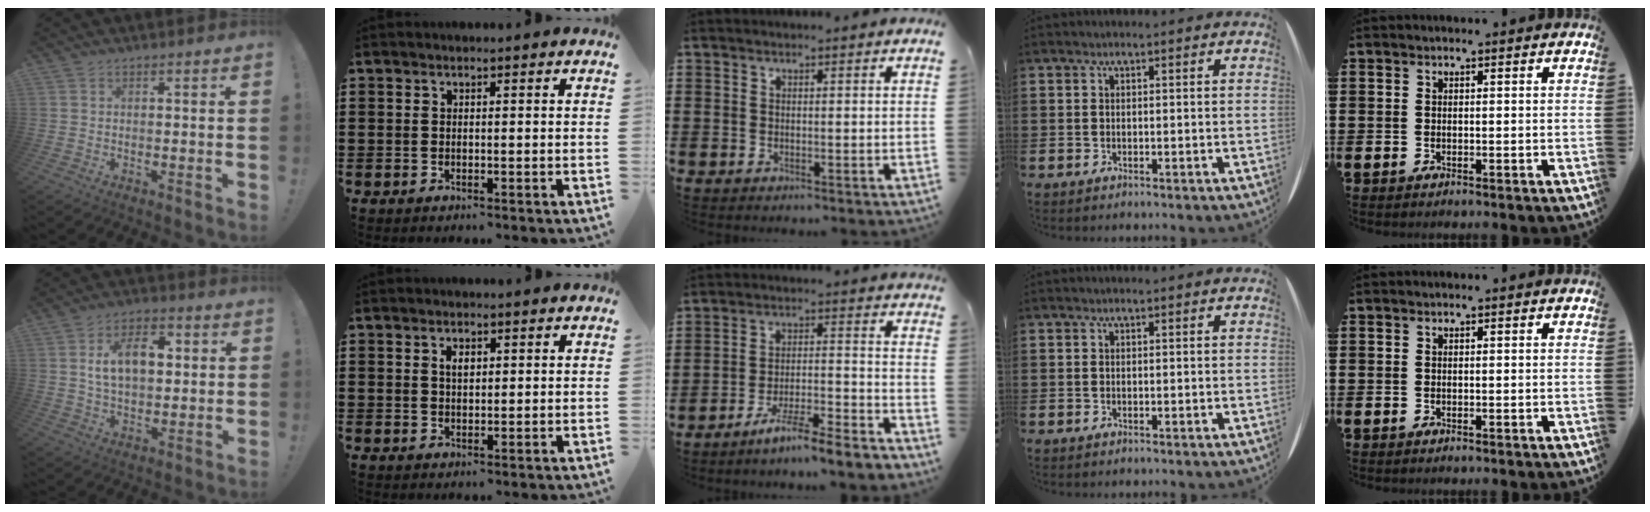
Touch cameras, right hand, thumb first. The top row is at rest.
{"thumb": {"total": 12.0, "force": [2.5, 7.4, 9.1], "torque": [-0.141, 0.012, 0.046]}, "index": {"total": 1.8, "force": [0.6, 0.9, 1.4], "torque": [-0.030, 0.004, 0.009]}, "middle": {"total": 6.5, "force": [-6.0, -0.5, 2.7], "torque": [-0.055, -0.010, -0.114]}}